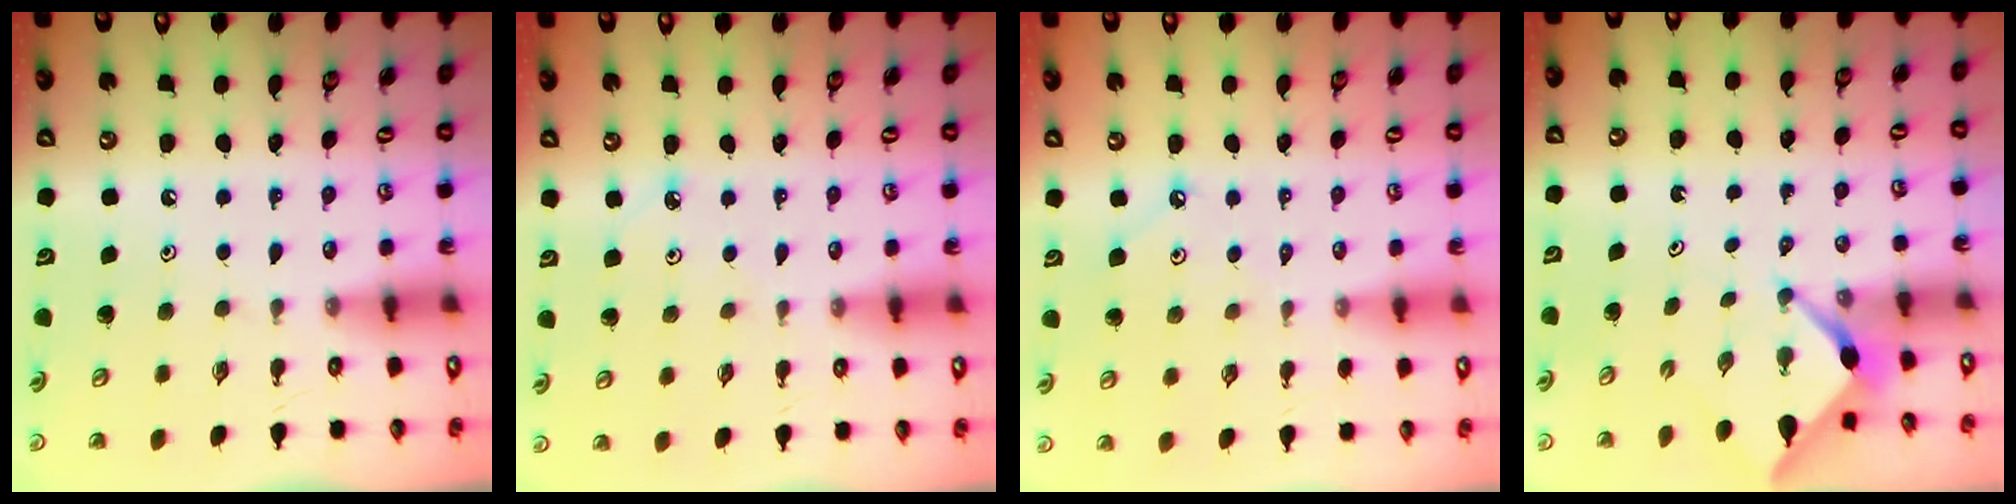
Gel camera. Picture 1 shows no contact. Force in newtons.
{"total": 2.5, "press": 2.5, "slide": 0.3}
{"total": 3.0, "press": 3.0, "slide": 0.3}
{"total": 2.6, "press": 2.6, "slide": 0.3}